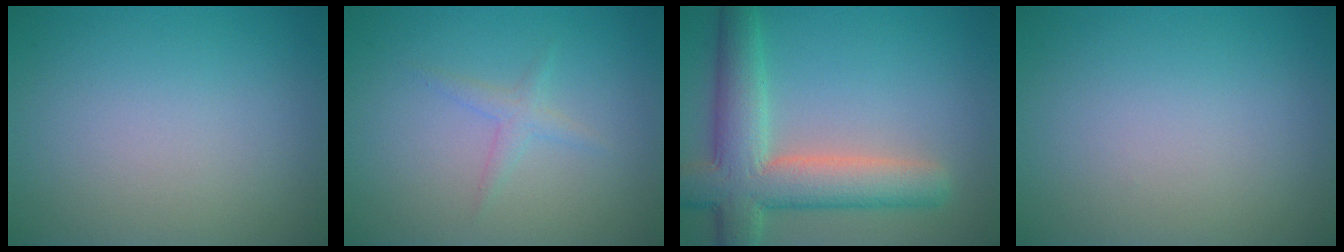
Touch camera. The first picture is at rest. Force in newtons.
{"total": 1.3, "press": 1.3, "slide": 0.0}
{"total": 8.0, "press": 7.9, "slide": 0.8}
{"total": 0.0}